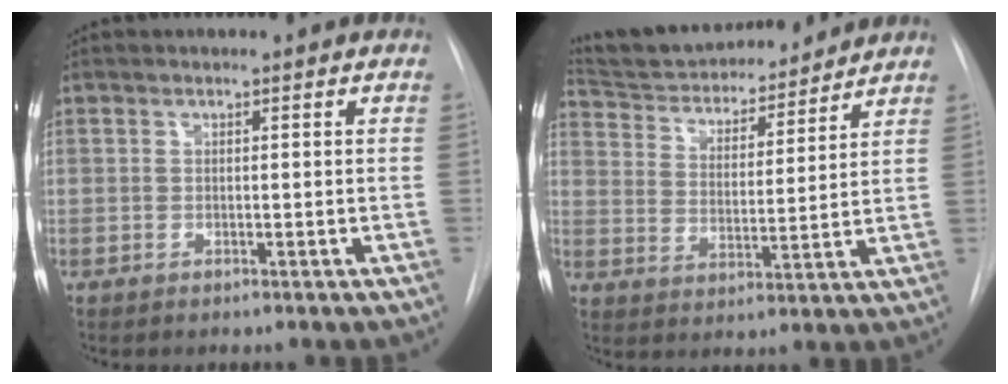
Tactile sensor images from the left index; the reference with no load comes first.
{"total": 16.6, "force": [15.6, 3.8, 4.4], "torque": [-0.069, 0.009, 0.247]}